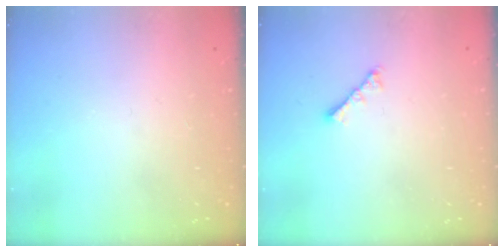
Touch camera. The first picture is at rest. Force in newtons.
{"total": 2.9, "press": 2.8, "slide": 0.5}